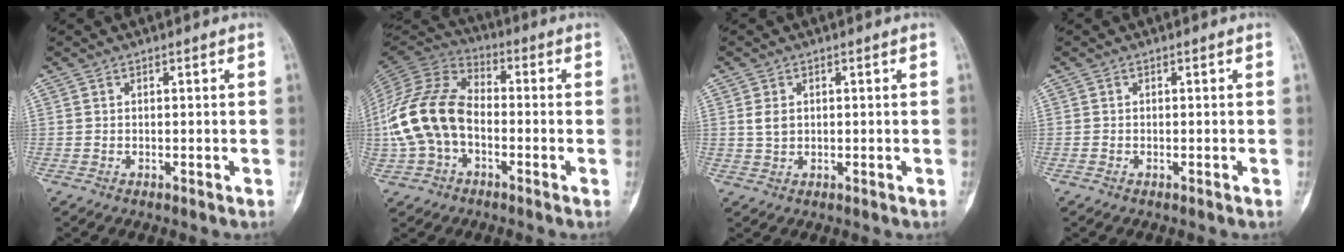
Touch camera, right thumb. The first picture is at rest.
{"total": 18.1, "force": [-2.7, 12.3, 13.0], "torque": [-0.267, 0.035, -0.054]}
{"total": 2.6, "force": [0.4, 1.9, 1.6], "torque": [-0.021, 0.000, 0.010]}
{"total": 0.0}